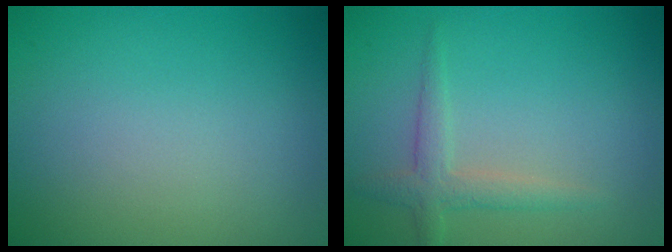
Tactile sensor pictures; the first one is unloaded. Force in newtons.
{"total": 2.1, "press": 2.1, "slide": 0.1}